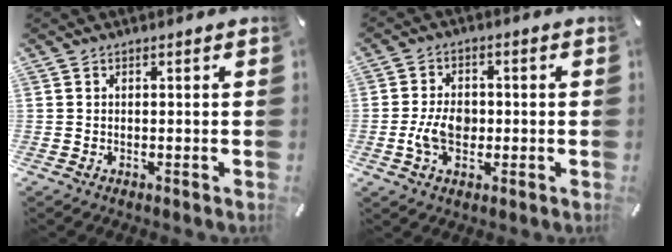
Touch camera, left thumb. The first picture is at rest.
{"total": 7.0, "force": [-1.3, 4.9, 4.8], "torque": [-0.085, 0.000, -0.025]}